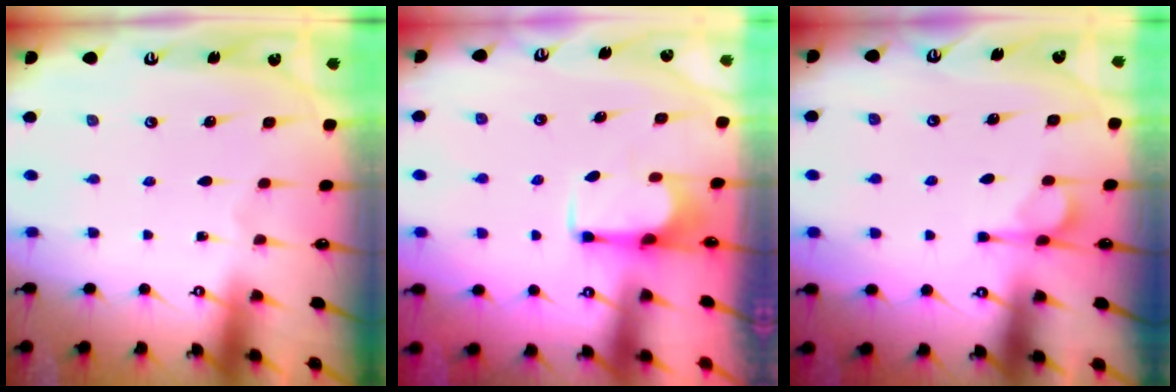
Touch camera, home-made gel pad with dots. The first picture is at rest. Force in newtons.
{"total": 2.8, "press": 2.6, "slide": 1.0}
{"total": 3.3, "press": 3.3, "slide": 0.5}